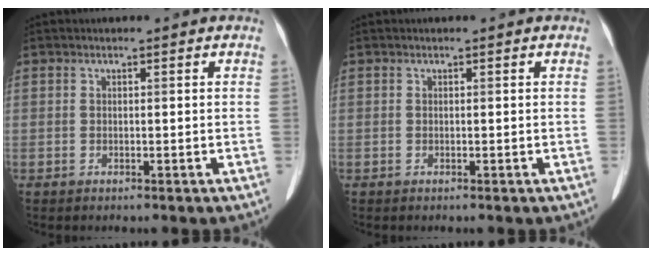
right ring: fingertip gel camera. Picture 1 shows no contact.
{"total": 0.0}